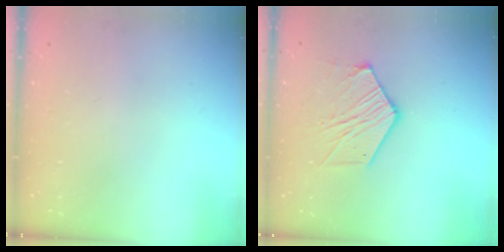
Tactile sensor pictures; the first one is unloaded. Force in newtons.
{"total": 11.5, "press": 11.5, "slide": 1.1}